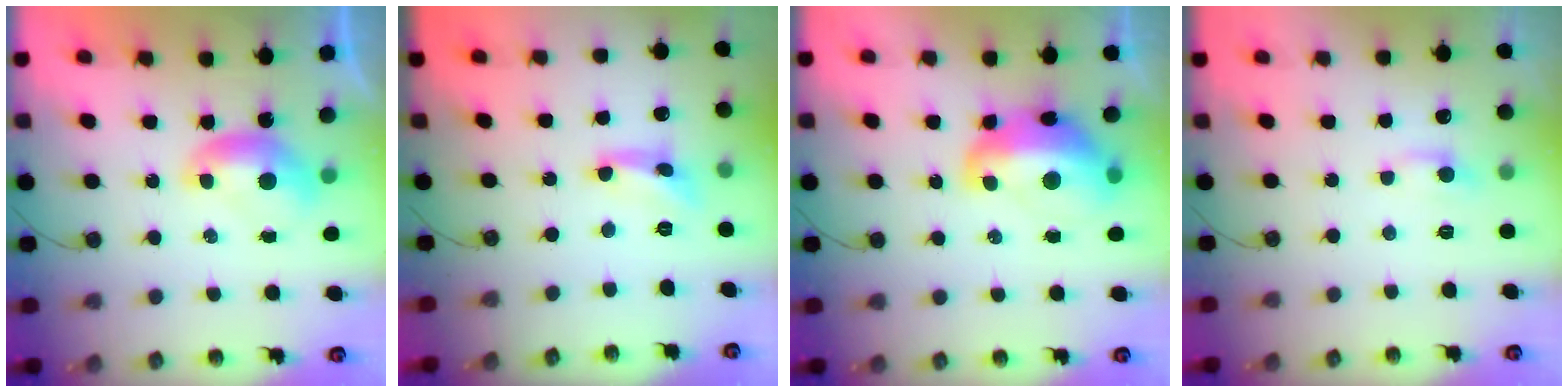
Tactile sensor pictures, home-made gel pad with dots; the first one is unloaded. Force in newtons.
{"total": 3.0, "press": 3.0, "slide": 0.3}
{"total": 8.2, "press": 8.1, "slide": 1.2}
{"total": 1.2, "press": 0.9, "slide": 0.7}